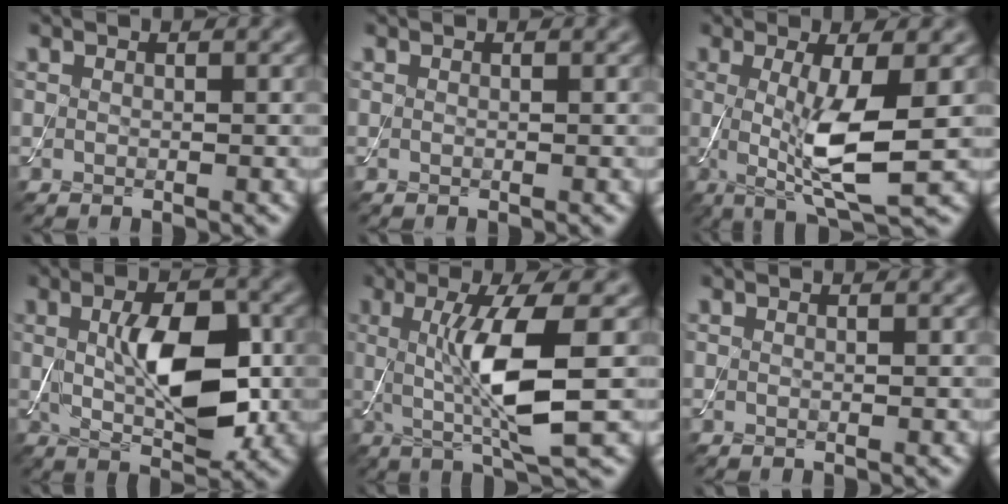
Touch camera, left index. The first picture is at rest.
{"total": 0.0}
{"total": 6.5, "force": [-0.2, 1.3, 6.4], "torque": [-0.117, -0.010, -0.003]}
{"total": 7.3, "force": [0.3, 3.4, 6.4], "torque": [-0.116, -0.001, 0.009]}
{"total": 7.3, "force": [0.3, 1.2, 7.2], "torque": [-0.131, -0.009, 0.013]}
{"total": 0.0}